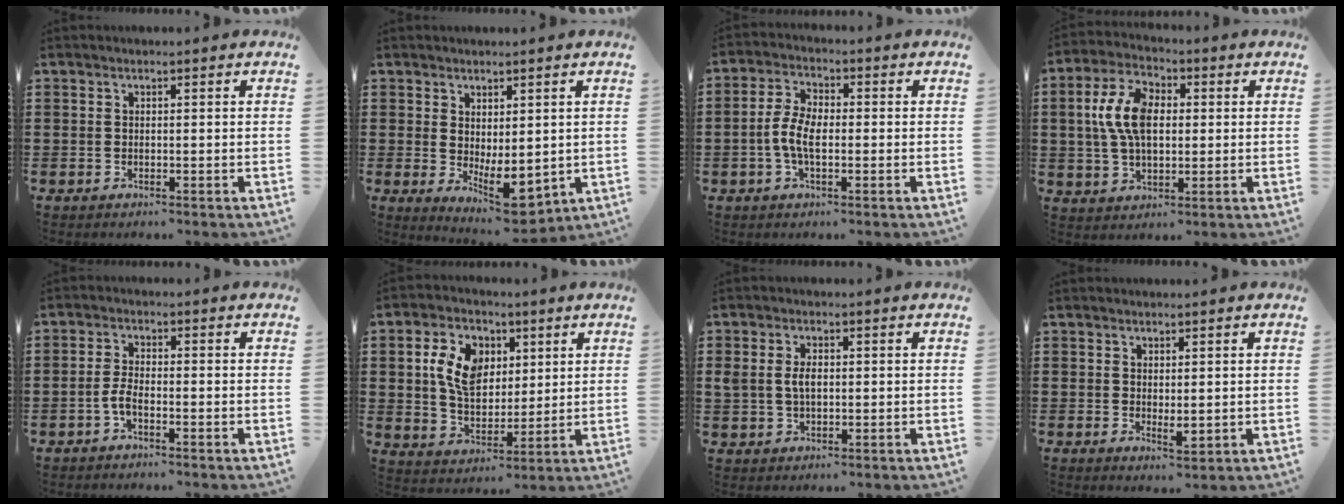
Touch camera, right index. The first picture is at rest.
{"total": 5.0, "force": [-0.4, 2.5, 4.3], "torque": [-0.070, -0.002, -0.003]}
{"total": 5.3, "force": [-1.1, 2.5, 4.5], "torque": [-0.113, -0.003, -0.028]}
{"total": 8.8, "force": [1.1, 5.1, 7.1], "torque": [-0.163, 0.014, 0.013]}
{"total": 2.8, "force": [-1.3, 0.8, 2.3], "torque": [-0.063, -0.006, -0.030]}
{"total": 8.6, "force": [2.3, 6.1, 5.6], "torque": [-0.120, 0.013, 0.036]}
{"total": 3.3, "force": [0.5, 2.0, 2.6], "torque": [-0.060, 0.008, 0.005]}
{"total": 2.1, "force": [0.6, 1.0, 1.7], "torque": [-0.024, -0.004, 0.012]}